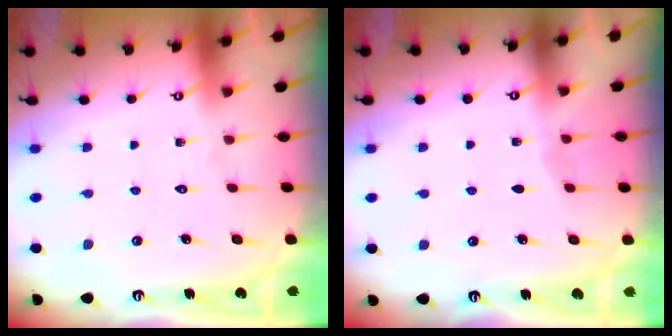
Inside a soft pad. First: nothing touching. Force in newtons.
{"total": 2.3, "press": 2.3, "slide": 0.4}